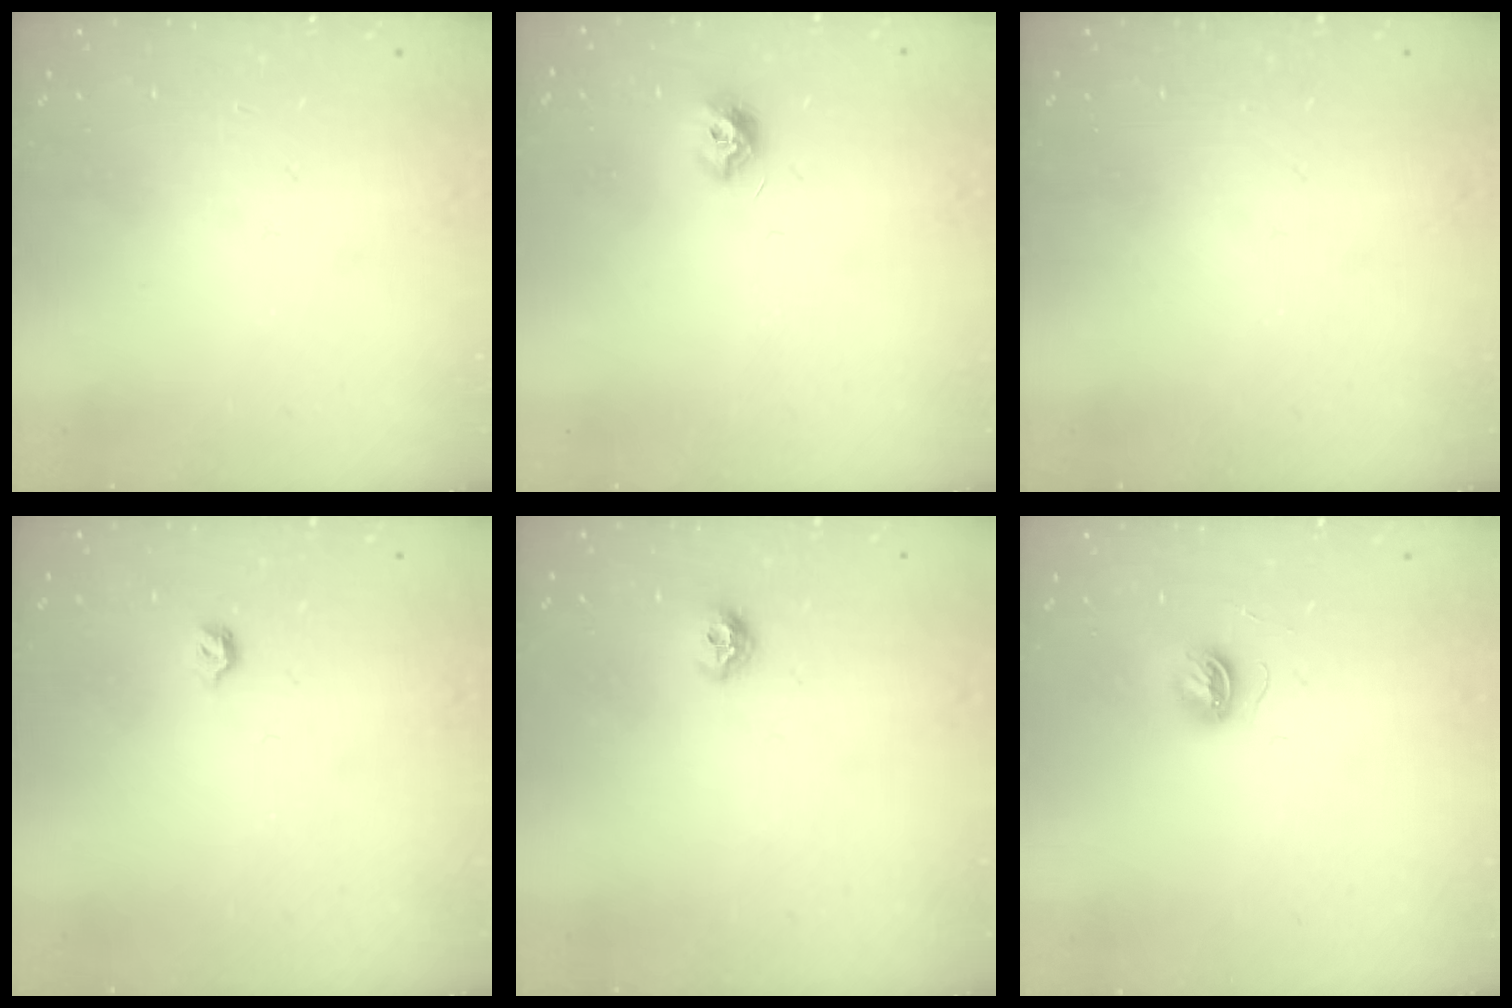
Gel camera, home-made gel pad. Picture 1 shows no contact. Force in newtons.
{"total": 7.3, "press": 7.2, "slide": 0.3}
{"total": 0.0}
{"total": 4.0, "press": 3.9, "slide": 0.7}
{"total": 6.5, "press": 6.5, "slide": 0.7}
{"total": 5.6, "press": 5.6, "slide": 0.5}